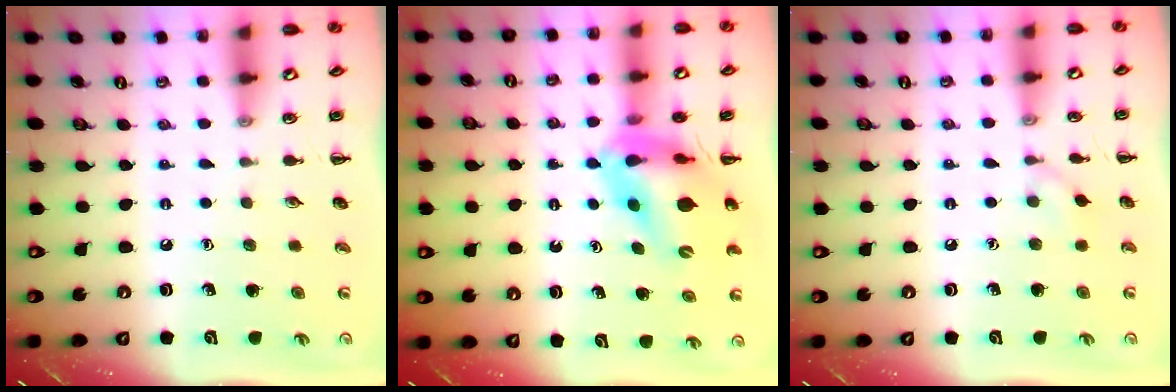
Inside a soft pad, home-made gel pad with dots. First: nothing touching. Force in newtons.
{"total": 12.2, "press": 11.7, "slide": 3.4}
{"total": 5.7, "press": 5.3, "slide": 2.1}